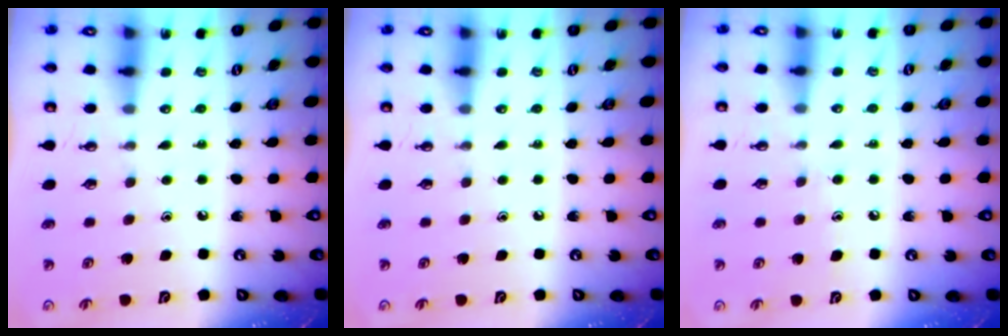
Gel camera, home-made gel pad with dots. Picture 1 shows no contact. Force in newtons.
{"total": 0.0}
{"total": 4.8, "press": 4.7, "slide": 0.5}